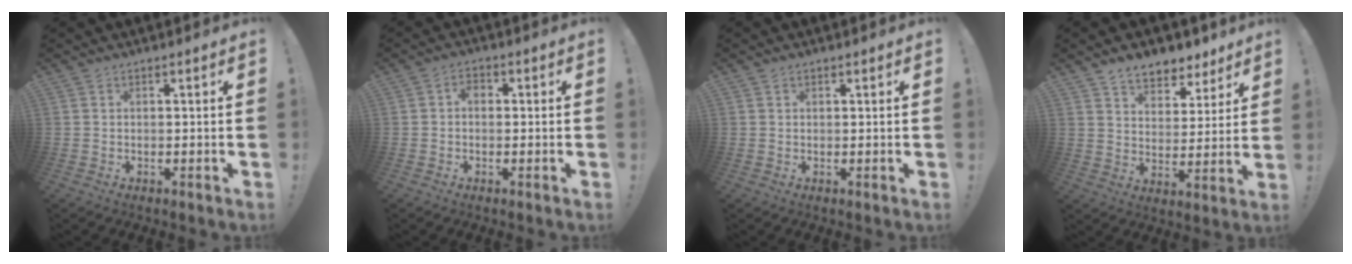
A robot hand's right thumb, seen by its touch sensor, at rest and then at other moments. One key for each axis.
{"total": 2.8, "fx": -0.2, "fy": 1.9, "fz": 2.0, "tx": -0.030, "ty": 0.007, "tz": -0.007}
{"total": 0.8, "fx": 0.5, "fy": 0.6, "fz": 0.1, "tx": 0.005, "ty": -0.002, "tz": 0.009}
{"total": 9.2, "fx": 7.4, "fy": 4.9, "fz": 2.4, "tx": -0.026, "ty": -0.059, "tz": 0.138}